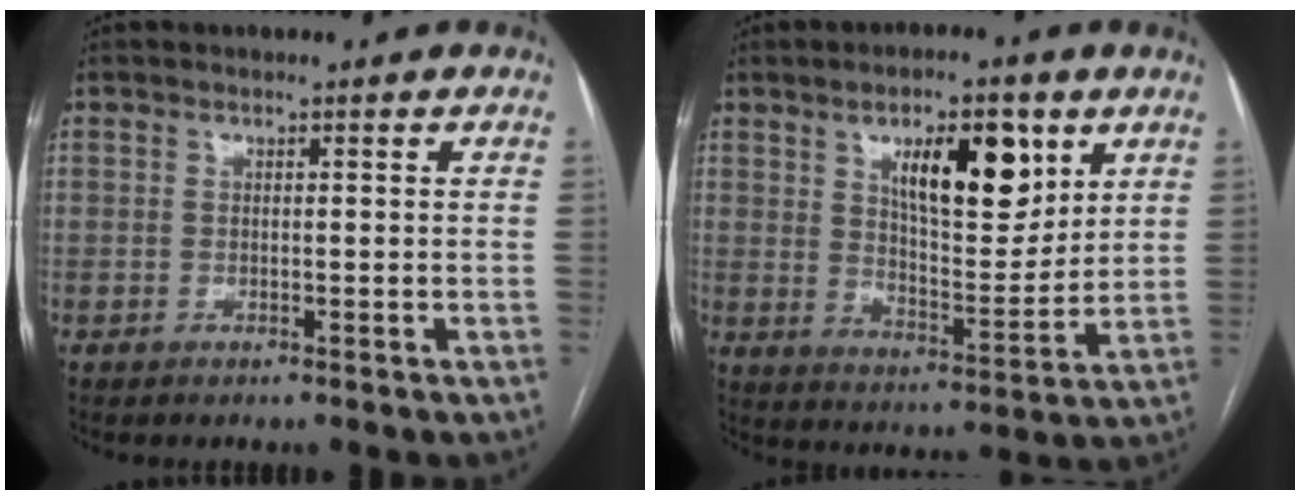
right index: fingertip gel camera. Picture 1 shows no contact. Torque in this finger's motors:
{"motor_torque": [1.13, 0.98, 0.30, 0.11]}